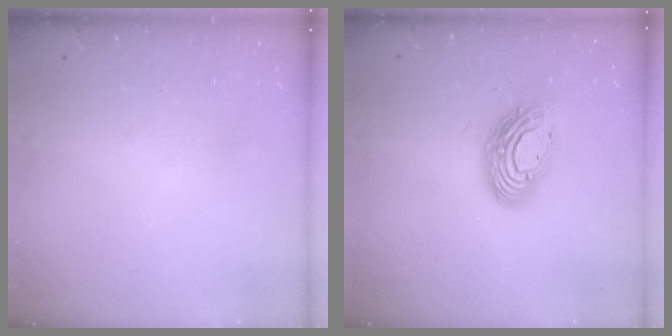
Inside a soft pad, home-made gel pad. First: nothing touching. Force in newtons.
{"total": 12.6, "press": 12.6, "slide": 1.2}